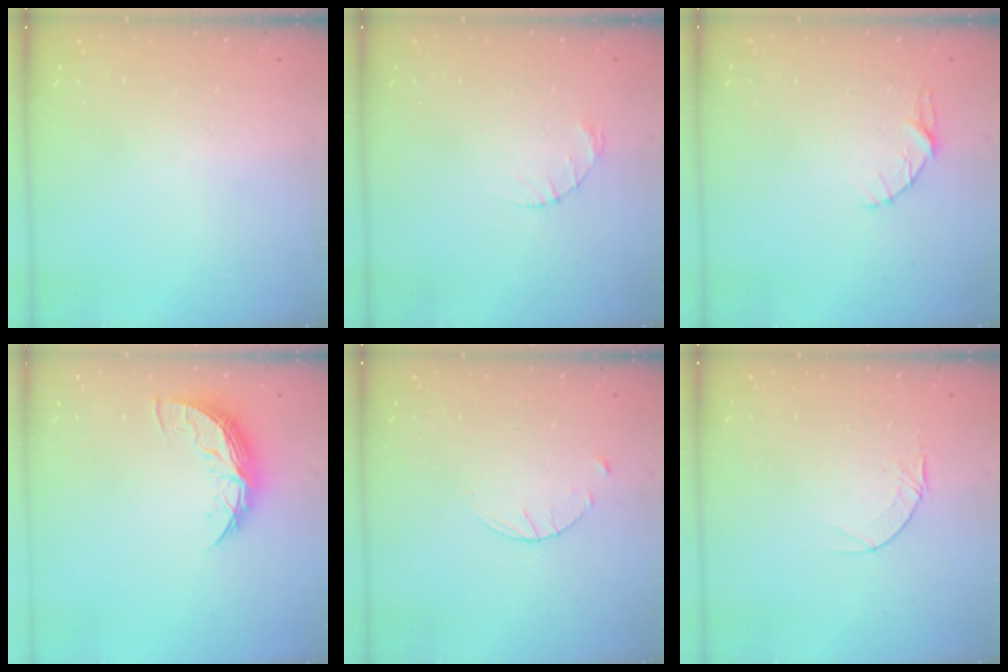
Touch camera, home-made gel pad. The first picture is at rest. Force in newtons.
{"total": 1.2, "press": 1.1, "slide": 0.2}
{"total": 3.4, "press": 3.3, "slide": 0.5}
{"total": 8.3, "press": 8.3, "slide": 0.7}
{"total": 3.6, "press": 3.5, "slide": 0.4}
{"total": 4.1, "press": 4.1, "slide": 0.4}